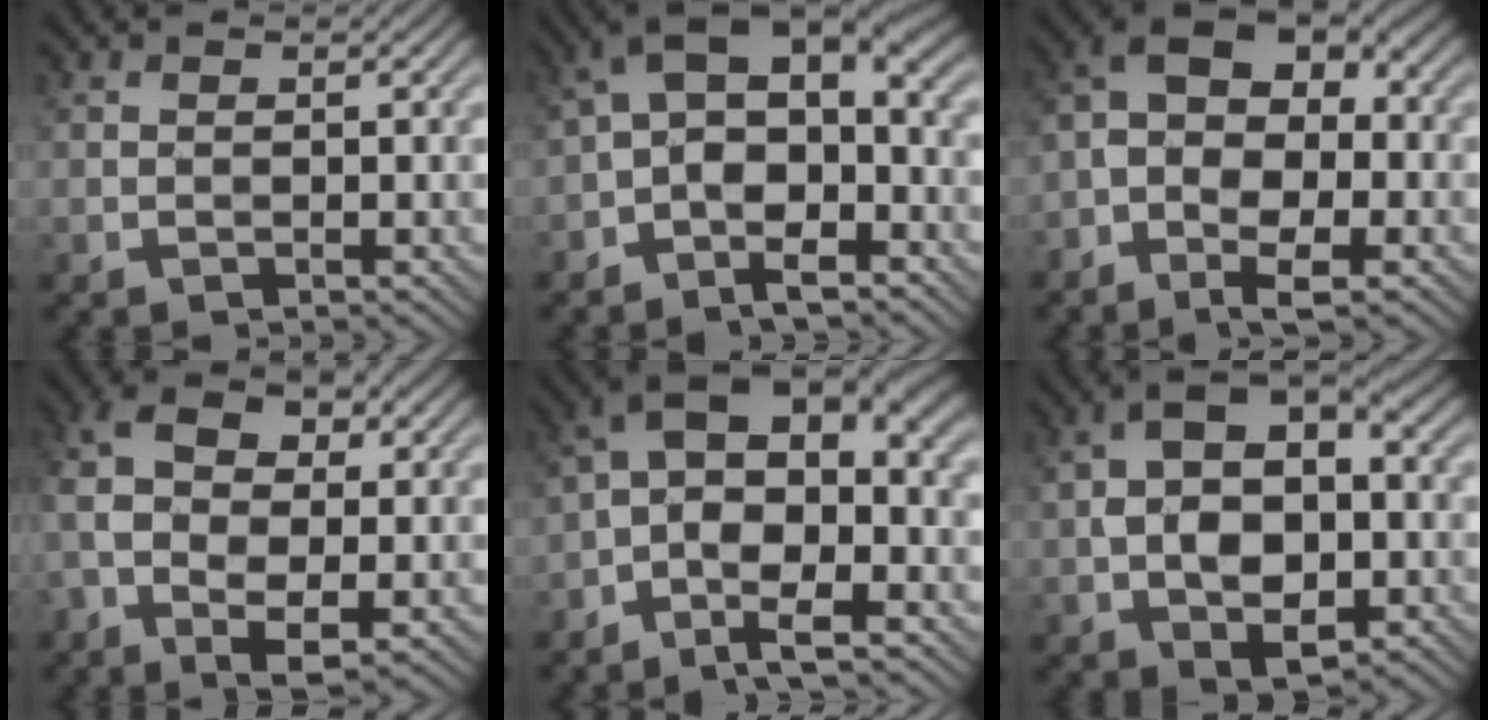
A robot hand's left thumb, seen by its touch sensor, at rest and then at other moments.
{"total": 13.6, "force": [-1.3, 7.1, 11.5], "torque": [-0.201, 0.017, -0.027]}
{"total": 12.8, "force": [-3.0, 6.9, 10.3], "torque": [-0.192, 0.003, -0.051]}
{"total": 10.1, "force": [-0.8, 5.8, 8.2], "torque": [-0.183, 0.008, -0.025]}
{"total": 14.4, "force": [-2.0, 6.4, 12.7], "torque": [-0.223, 0.017, -0.033]}
{"total": 11.5, "force": [-0.7, 6.6, 9.4], "torque": [-0.177, 0.007, -0.016]}